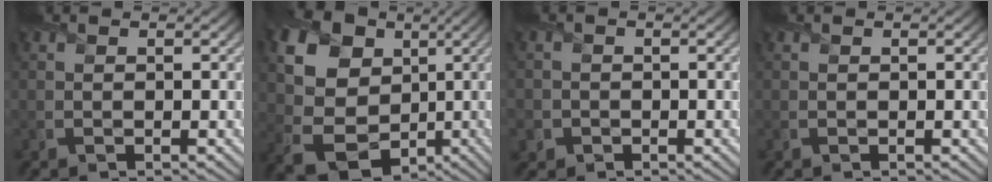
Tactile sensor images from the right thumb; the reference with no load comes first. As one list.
[{"total": 19.1, "force": [4.6, 15.7, 9.9], "torque": [-0.241, 0.033, 0.087]}, {"total": 2.1, "force": [-0.9, 1.9, 0.3], "torque": [-0.001, -0.003, -0.019]}, {"total": 0.0}]